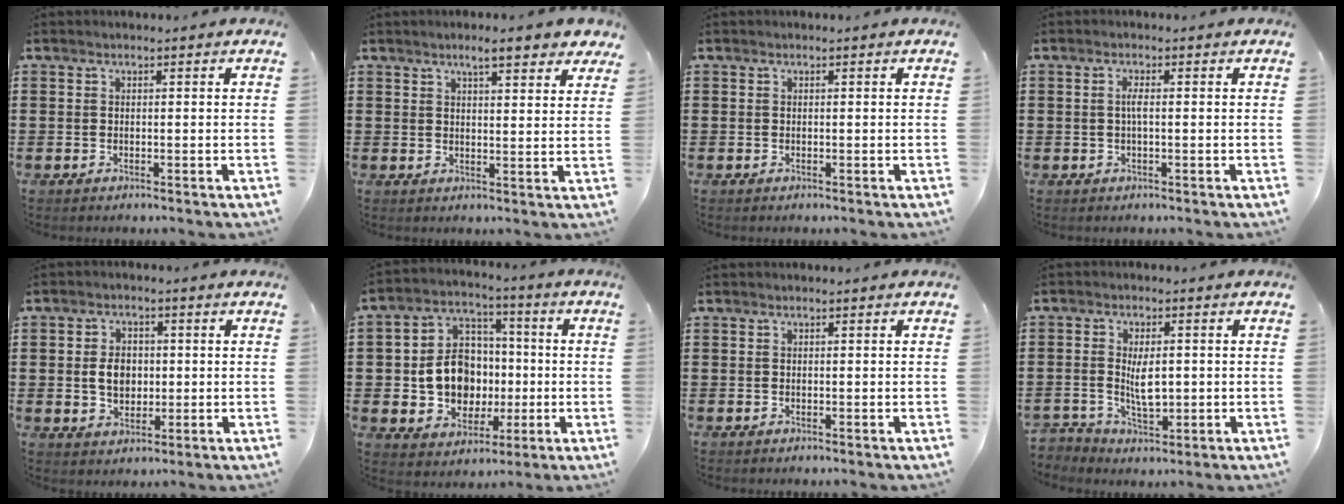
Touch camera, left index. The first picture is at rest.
{"total": 5.2, "force": [4.0, 0.9, 3.1], "torque": [-0.062, -0.003, 0.069]}
{"total": 0.0}
{"total": 1.5, "force": [-0.1, 0.2, 1.5], "torque": [-0.031, 0.001, -0.003]}
{"total": 4.7, "force": [0.1, 3.4, 3.2], "torque": [-0.061, 0.008, -0.003]}
{"total": 10.0, "force": [-0.7, 8.9, 4.7], "torque": [-0.122, 0.019, -0.007]}
{"total": 0.0}
{"total": 4.3, "force": [-0.3, 2.5, 3.4], "torque": [-0.059, 0.003, -0.008]}